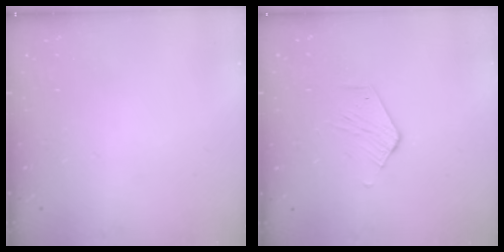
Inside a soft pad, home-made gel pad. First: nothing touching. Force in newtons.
{"total": 2.6, "press": 2.6, "slide": 0.2}